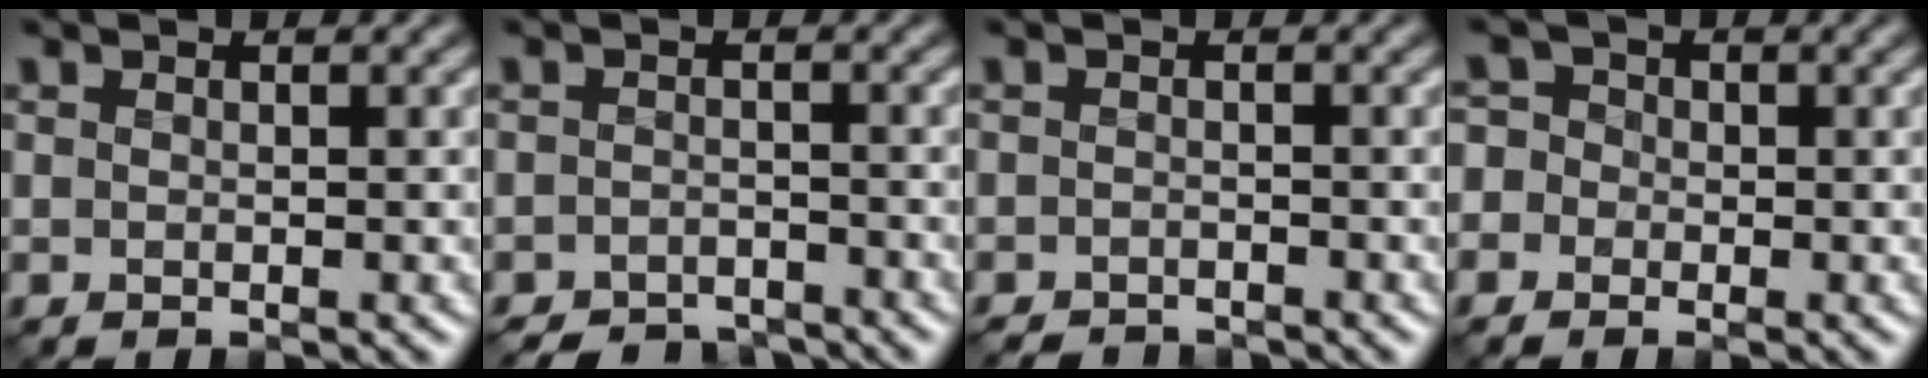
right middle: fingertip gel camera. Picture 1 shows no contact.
{"total": 3.1, "force": [-3.0, 0.8, 0.4], "torque": [0.001, -0.002, -0.054]}
{"total": 1.6, "force": [-1.6, 0.2, 0.0], "torque": [0.005, -0.002, -0.029]}
{"total": 3.9, "force": [-1.0, 3.7, 1.1], "torque": [-0.005, 0.021, -0.054]}